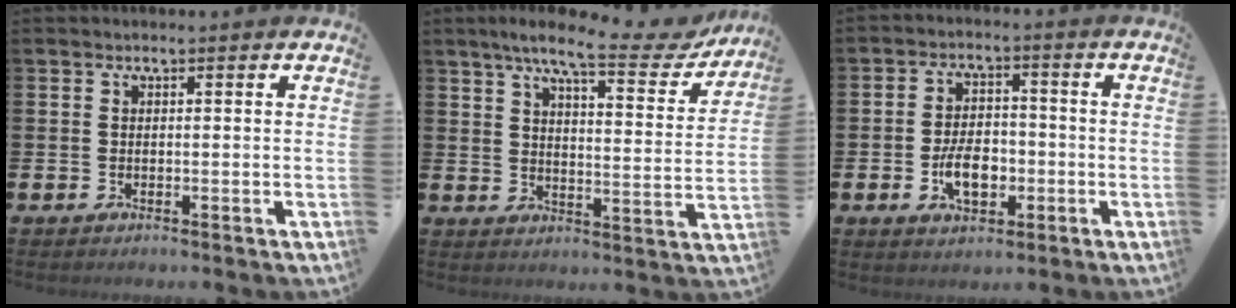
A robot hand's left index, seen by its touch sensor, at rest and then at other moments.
{"total": 8.7, "force": [7.0, 1.4, 4.9], "torque": [-0.092, -0.039, 0.112]}
{"total": 5.7, "force": [-1.6, 3.4, 4.3], "torque": [-0.067, 0.007, -0.029]}